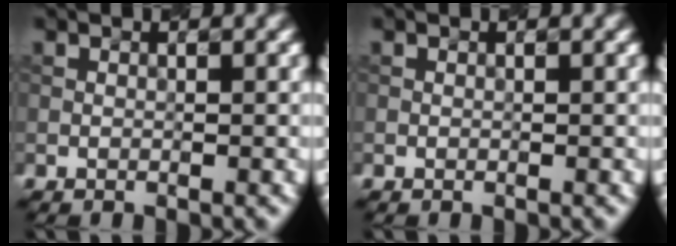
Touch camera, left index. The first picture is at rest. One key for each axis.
{"total": 0.0}